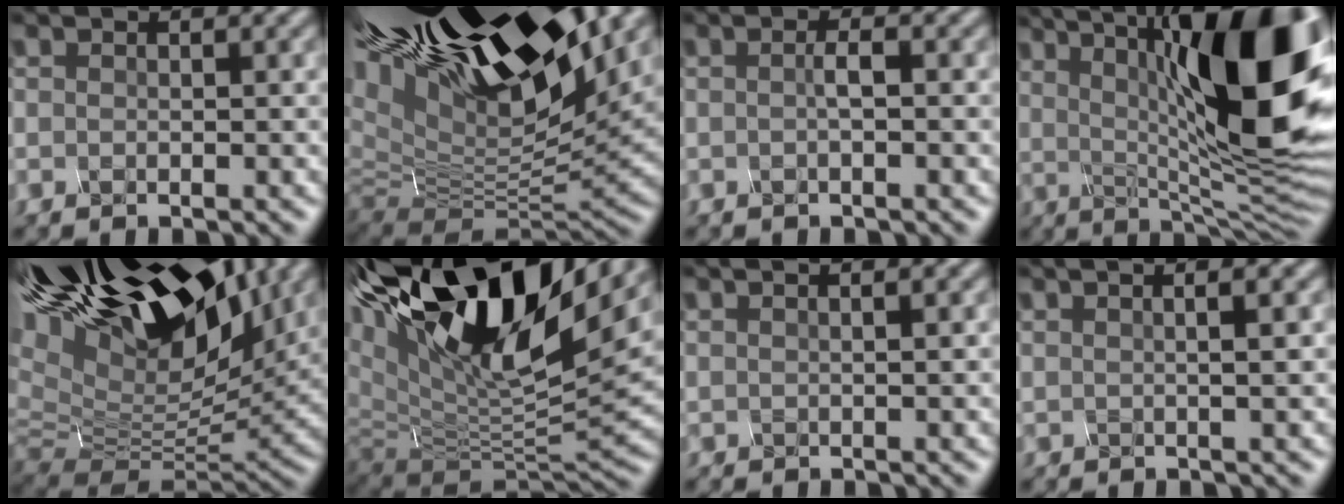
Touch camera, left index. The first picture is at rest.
{"total": 18.2, "force": [11.2, 5.7, 13.2], "torque": [-0.243, 0.038, 0.203]}
{"total": 0.7, "force": [-0.1, -0.6, 0.4], "torque": [-0.023, 0.003, 0.009]}
{"total": 15.4, "force": [3.5, 3.9, 14.4], "torque": [-0.200, 0.017, 0.070]}
{"total": 15.8, "force": [8.9, 6.6, 11.2], "torque": [-0.248, 0.044, 0.158]}
{"total": 16.3, "force": [8.8, 6.9, 11.8], "torque": [-0.245, 0.028, 0.171]}
{"total": 1.8, "force": [1.4, 0.3, 1.2], "torque": [-0.010, 0.022, 0.000]}
{"total": 3.7, "force": [2.0, 0.8, 3.0], "torque": [-0.031, 0.038, 0.008]}